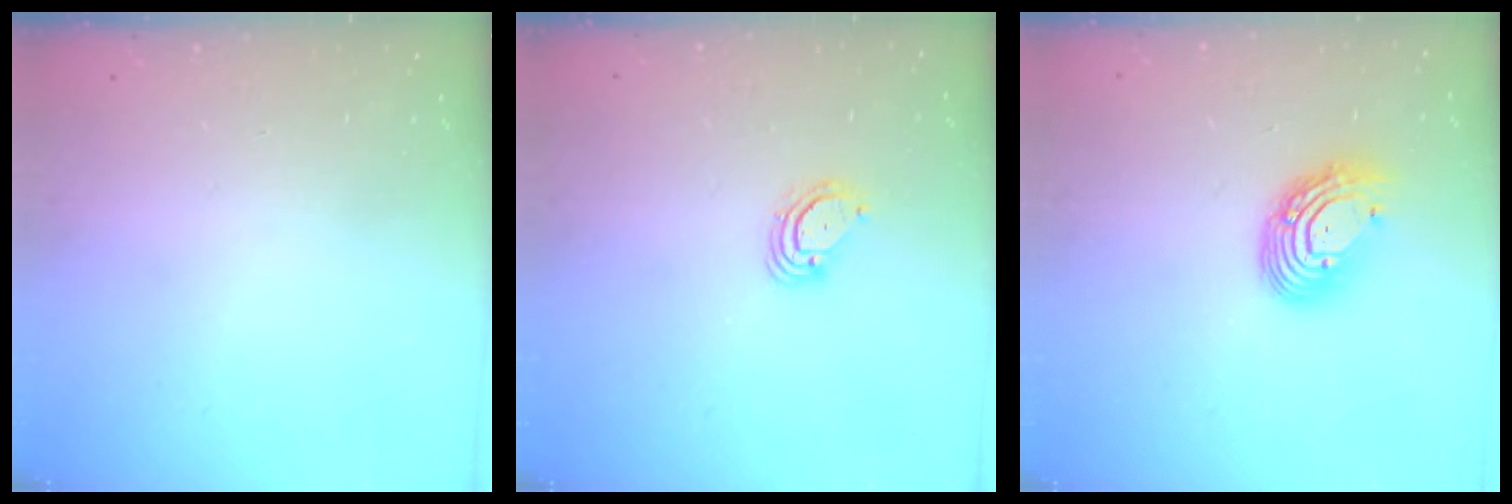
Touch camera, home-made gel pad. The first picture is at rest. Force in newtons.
{"total": 3.9, "press": 3.9, "slide": 0.4}
{"total": 10.8, "press": 10.8, "slide": 1.0}